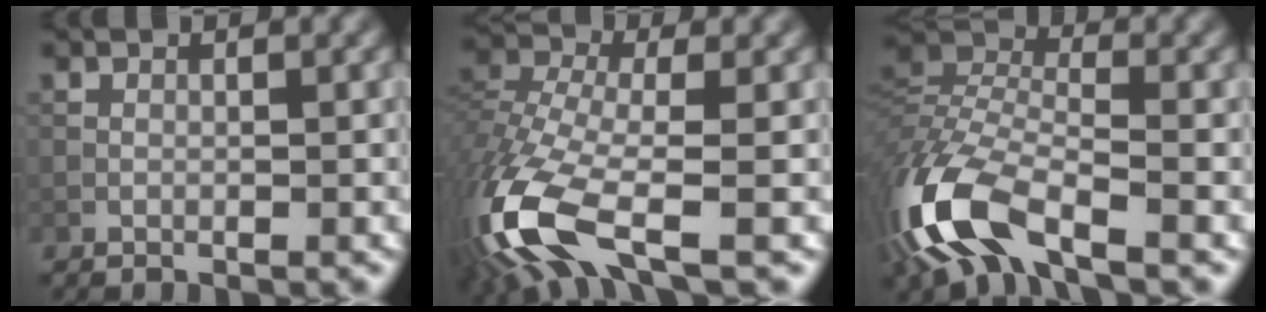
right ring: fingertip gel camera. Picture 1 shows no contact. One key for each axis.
{"total": 11.8, "fx": -5.7, "fy": 4.8, "fz": 9.2, "tx": -0.220, "ty": -0.023, "tz": -0.117}
{"total": 11.4, "fx": -6.4, "fy": 5.0, "fz": 8.1, "tx": -0.182, "ty": -0.010, "tz": -0.135}